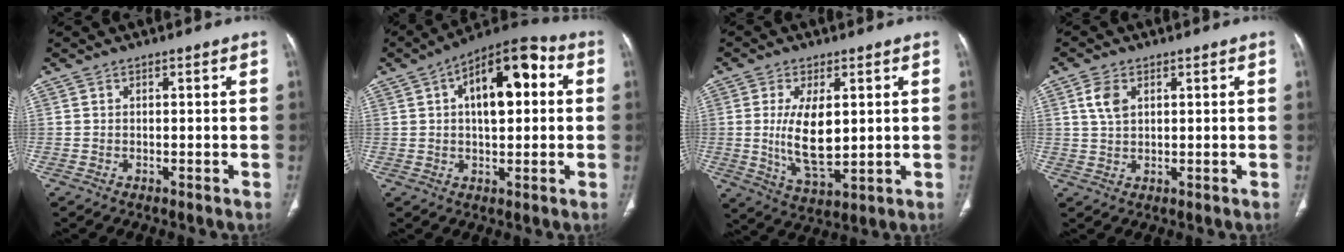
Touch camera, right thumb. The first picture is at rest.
{"total": 14.7, "force": [3.2, 7.1, 12.4], "torque": [-0.167, 0.028, 0.042]}
{"total": 10.8, "force": [1.1, 5.0, 9.5], "torque": [-0.166, -0.022, 0.031]}
{"total": 4.1, "force": [1.5, 2.5, 2.8], "torque": [-0.054, -0.001, 0.034]}